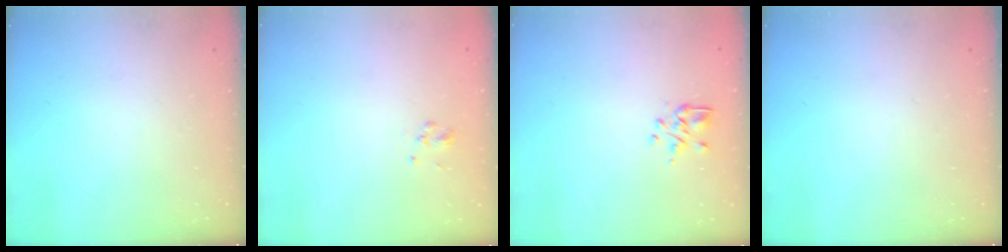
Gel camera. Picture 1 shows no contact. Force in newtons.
{"total": 1.4, "press": 1.3, "slide": 0.4}
{"total": 2.9, "press": 2.7, "slide": 1.0}
{"total": 0.0}